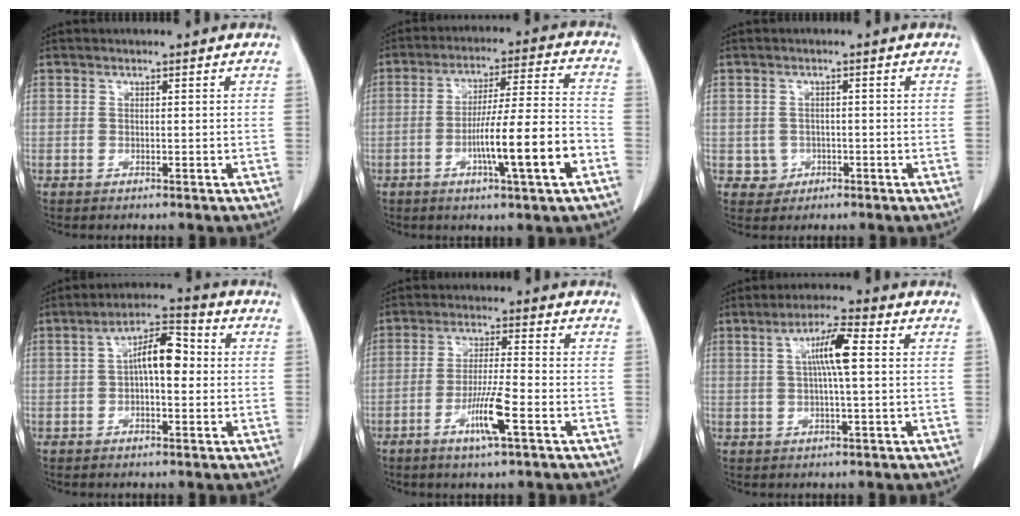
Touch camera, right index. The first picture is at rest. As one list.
[{"total": 13.1, "force": [-4.7, 0.0, 12.2], "torque": [-0.203, 0.003, -0.075]}, {"total": 2.6, "force": [-0.7, 2.5, 0.0], "torque": [0.005, 0.010, -0.004]}, {"total": 7.6, "force": [0.5, 2.7, 7.0], "torque": [-0.127, 0.028, 0.003]}, {"total": 7.2, "force": [-3.2, 0.0, 6.5], "torque": [-0.124, -0.010, -0.059]}, {"total": 6.5, "force": [1.2, 0.3, 6.3], "torque": [-0.115, 0.009, 0.019]}]